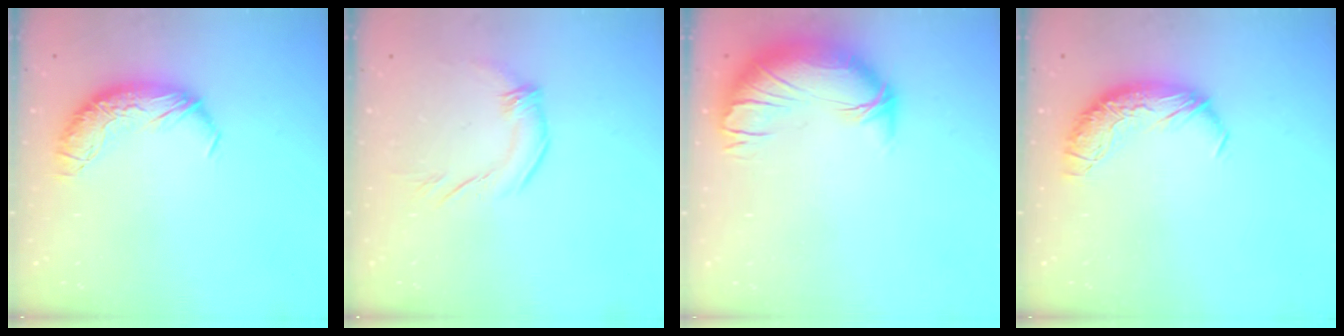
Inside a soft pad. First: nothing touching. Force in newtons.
{"total": 1.5, "press": 1.2, "slide": 0.8}
{"total": 2.5, "press": 1.2, "slide": 2.2}
{"total": 0.0}